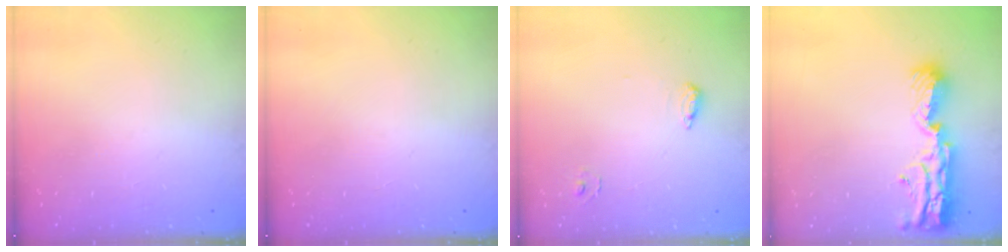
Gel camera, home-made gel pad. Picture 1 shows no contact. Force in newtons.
{"total": 0.0}
{"total": 6.2, "press": 6.0, "slide": 1.2}
{"total": 11.5, "press": 11.4, "slide": 1.6}